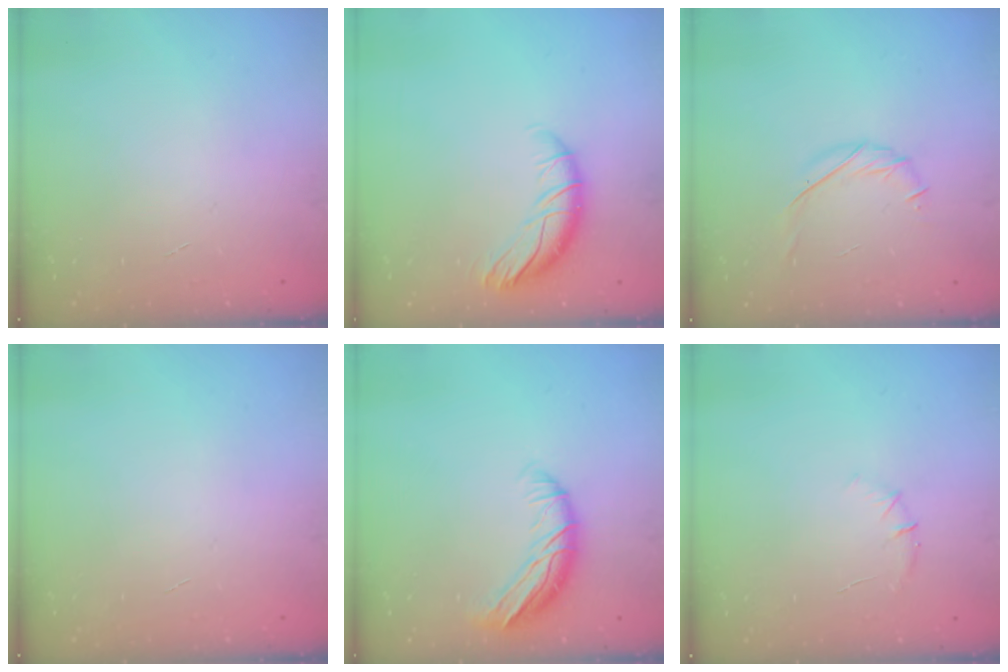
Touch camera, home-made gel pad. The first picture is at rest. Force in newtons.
{"total": 10.2, "press": 10.2, "slide": 1.0}
{"total": 4.1, "press": 4.0, "slide": 1.1}
{"total": 0.0}
{"total": 10.4, "press": 10.2, "slide": 1.7}
{"total": 5.1, "press": 4.9, "slide": 1.6}